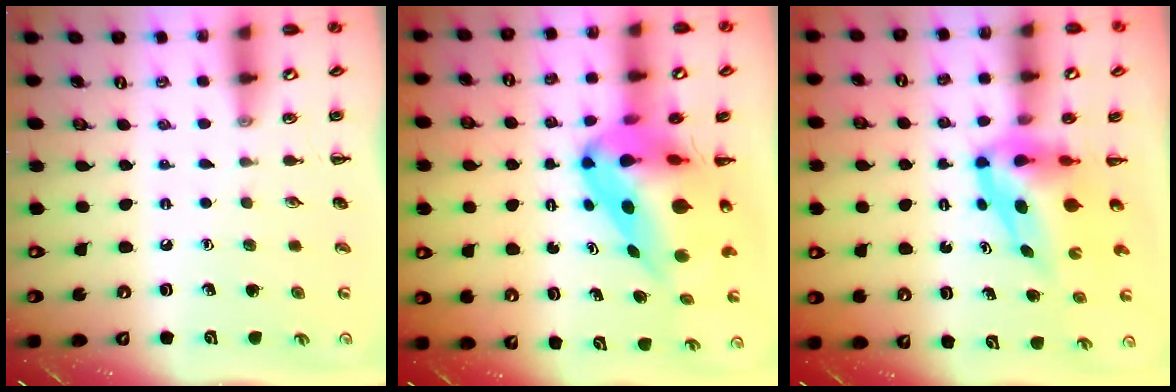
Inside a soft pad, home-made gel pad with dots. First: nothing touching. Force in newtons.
{"total": 11.0, "press": 10.6, "slide": 3.1}
{"total": 6.6, "press": 6.4, "slide": 1.7}